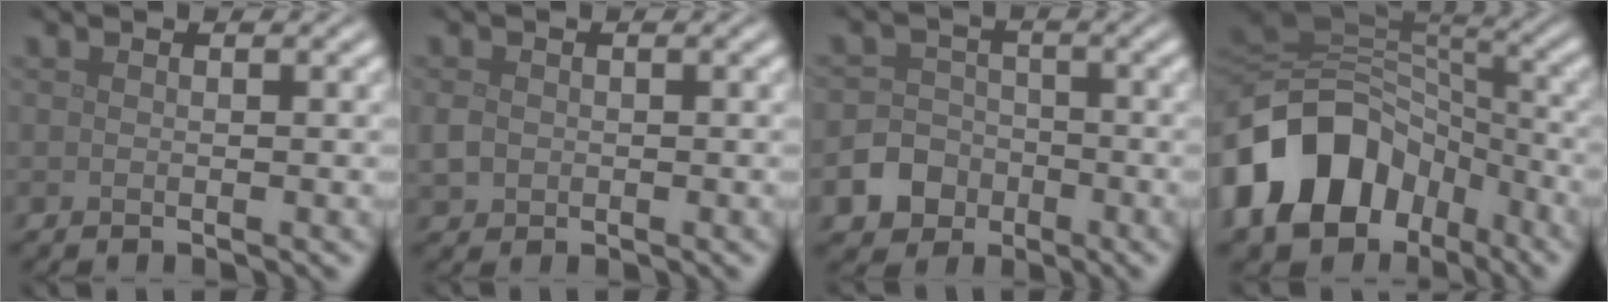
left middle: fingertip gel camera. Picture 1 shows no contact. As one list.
[{"total": 1.5, "force": [-0.1, 1.3, 0.7], "torque": [-0.016, -0.004, -0.005]}, {"total": 5.8, "force": [-3.0, 4.9, 1.2], "torque": [0.003, -0.013, -0.073]}, {"total": 14.8, "force": [-6.1, 10.9, 7.9], "torque": [-0.167, -0.007, -0.111]}]